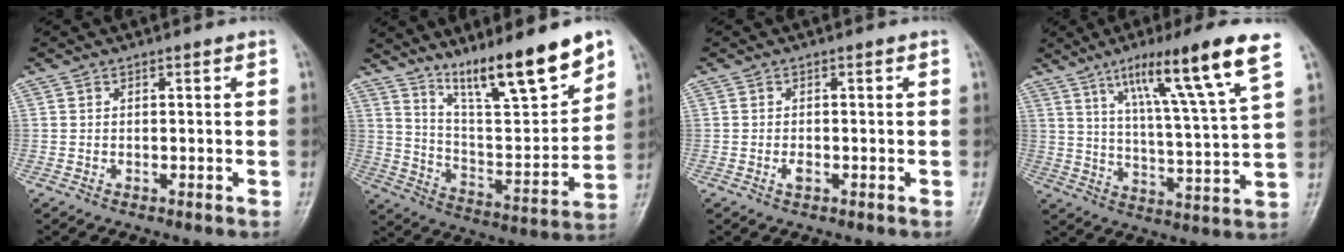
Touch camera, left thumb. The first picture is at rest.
{"total": 17.9, "force": [12.6, 3.3, 12.2], "torque": [-0.168, -0.076, 0.222]}
{"total": 1.4, "force": [-0.5, 0.7, 1.1], "torque": [-0.019, -0.001, -0.011]}
{"total": 17.2, "force": [9.5, 1.0, 14.2], "torque": [-0.225, -0.039, 0.152]}